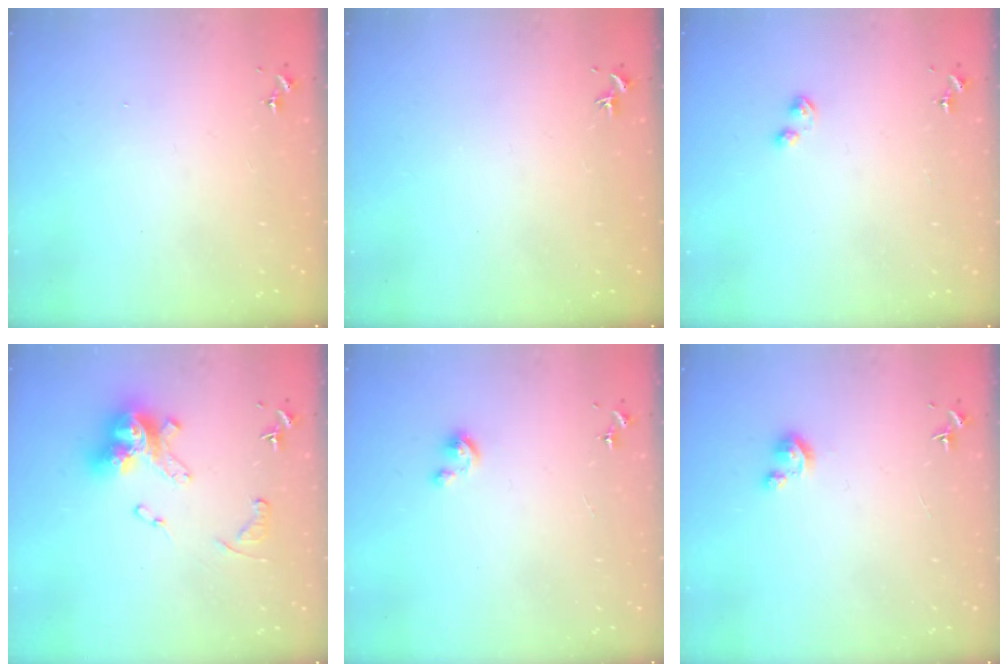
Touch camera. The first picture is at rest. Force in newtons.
{"total": 0.0}
{"total": 3.0, "press": 3.0, "slide": 0.5}
{"total": 15.9, "press": 15.8, "slide": 1.8}
{"total": 4.6, "press": 4.5, "slide": 0.4}
{"total": 4.5, "press": 4.5, "slide": 0.4}